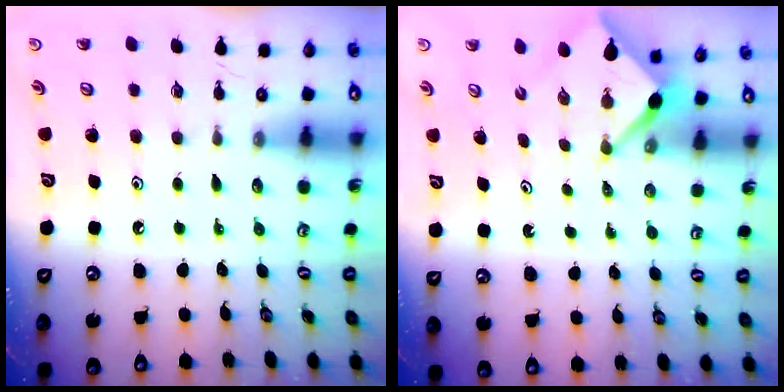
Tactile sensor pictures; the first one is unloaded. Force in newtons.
{"total": 2.6, "press": 2.6, "slide": 0.2}